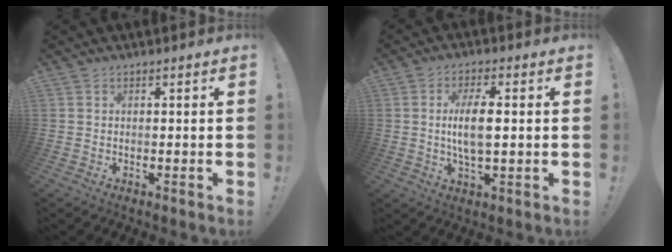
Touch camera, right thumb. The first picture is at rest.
{"total": 8.7, "force": [0.4, 3.0, 8.1], "torque": [-0.154, -0.004, 0.000]}